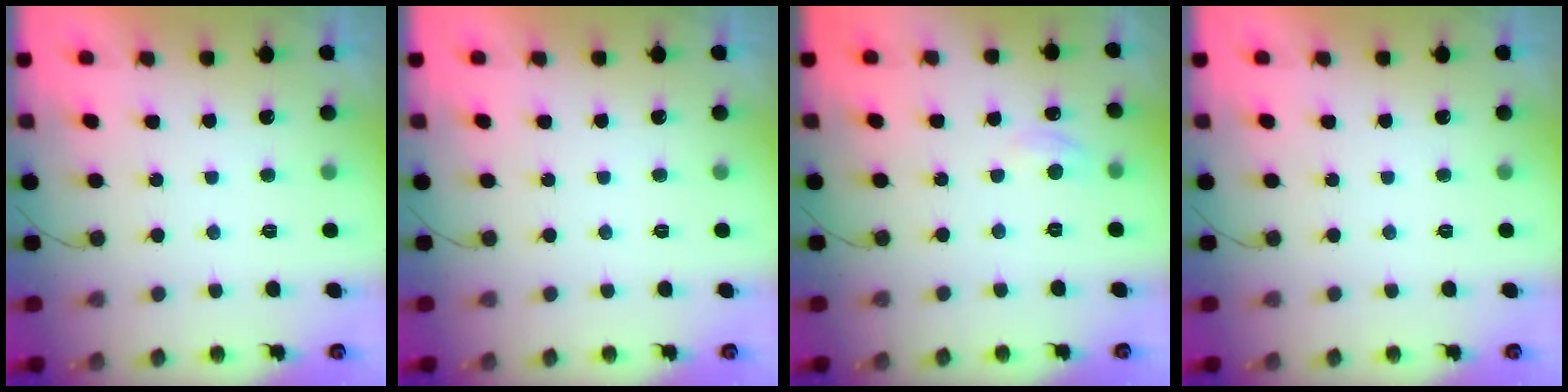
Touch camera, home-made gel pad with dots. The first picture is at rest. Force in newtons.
{"total": 0.0}
{"total": 5.7, "press": 5.7, "slide": 0.9}
{"total": 0.0}